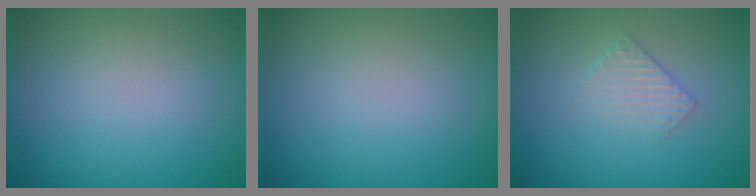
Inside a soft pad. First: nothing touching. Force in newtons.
{"total": 0.0}
{"total": 1.9, "press": 1.9, "slide": 0.5}